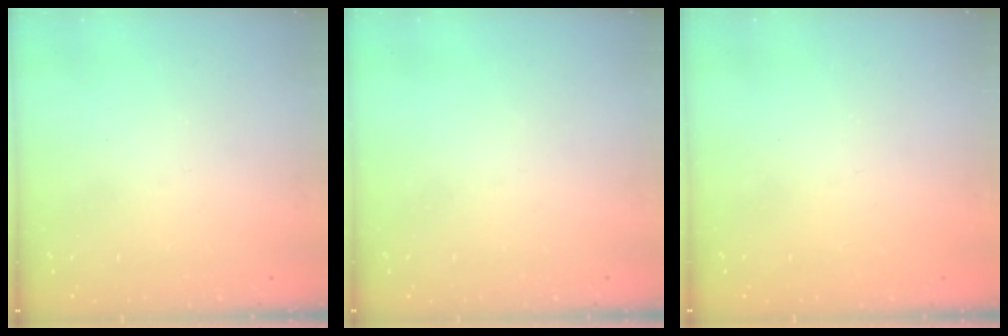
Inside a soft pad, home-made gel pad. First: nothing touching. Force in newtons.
{"total": 0.0}
{"total": 1.3, "press": 1.1, "slide": 0.7}